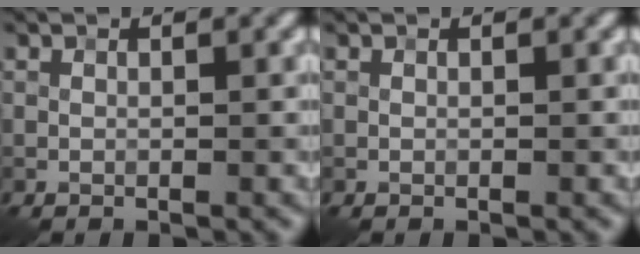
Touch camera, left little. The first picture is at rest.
{"total": 0.0}